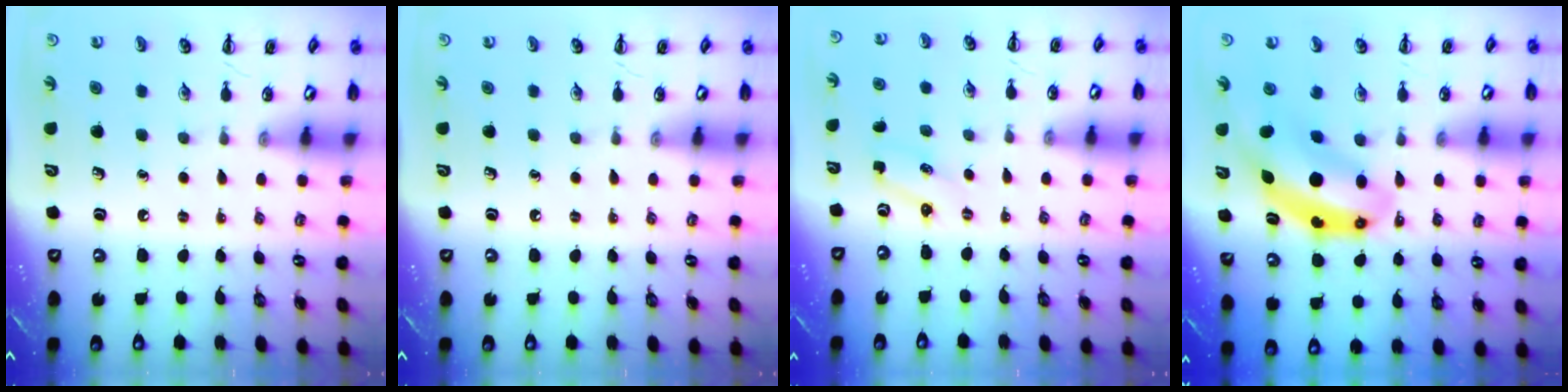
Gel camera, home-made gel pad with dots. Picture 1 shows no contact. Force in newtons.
{"total": 0.0}
{"total": 1.6, "press": 1.5, "slide": 0.4}
{"total": 9.2, "press": 8.9, "slide": 2.3}